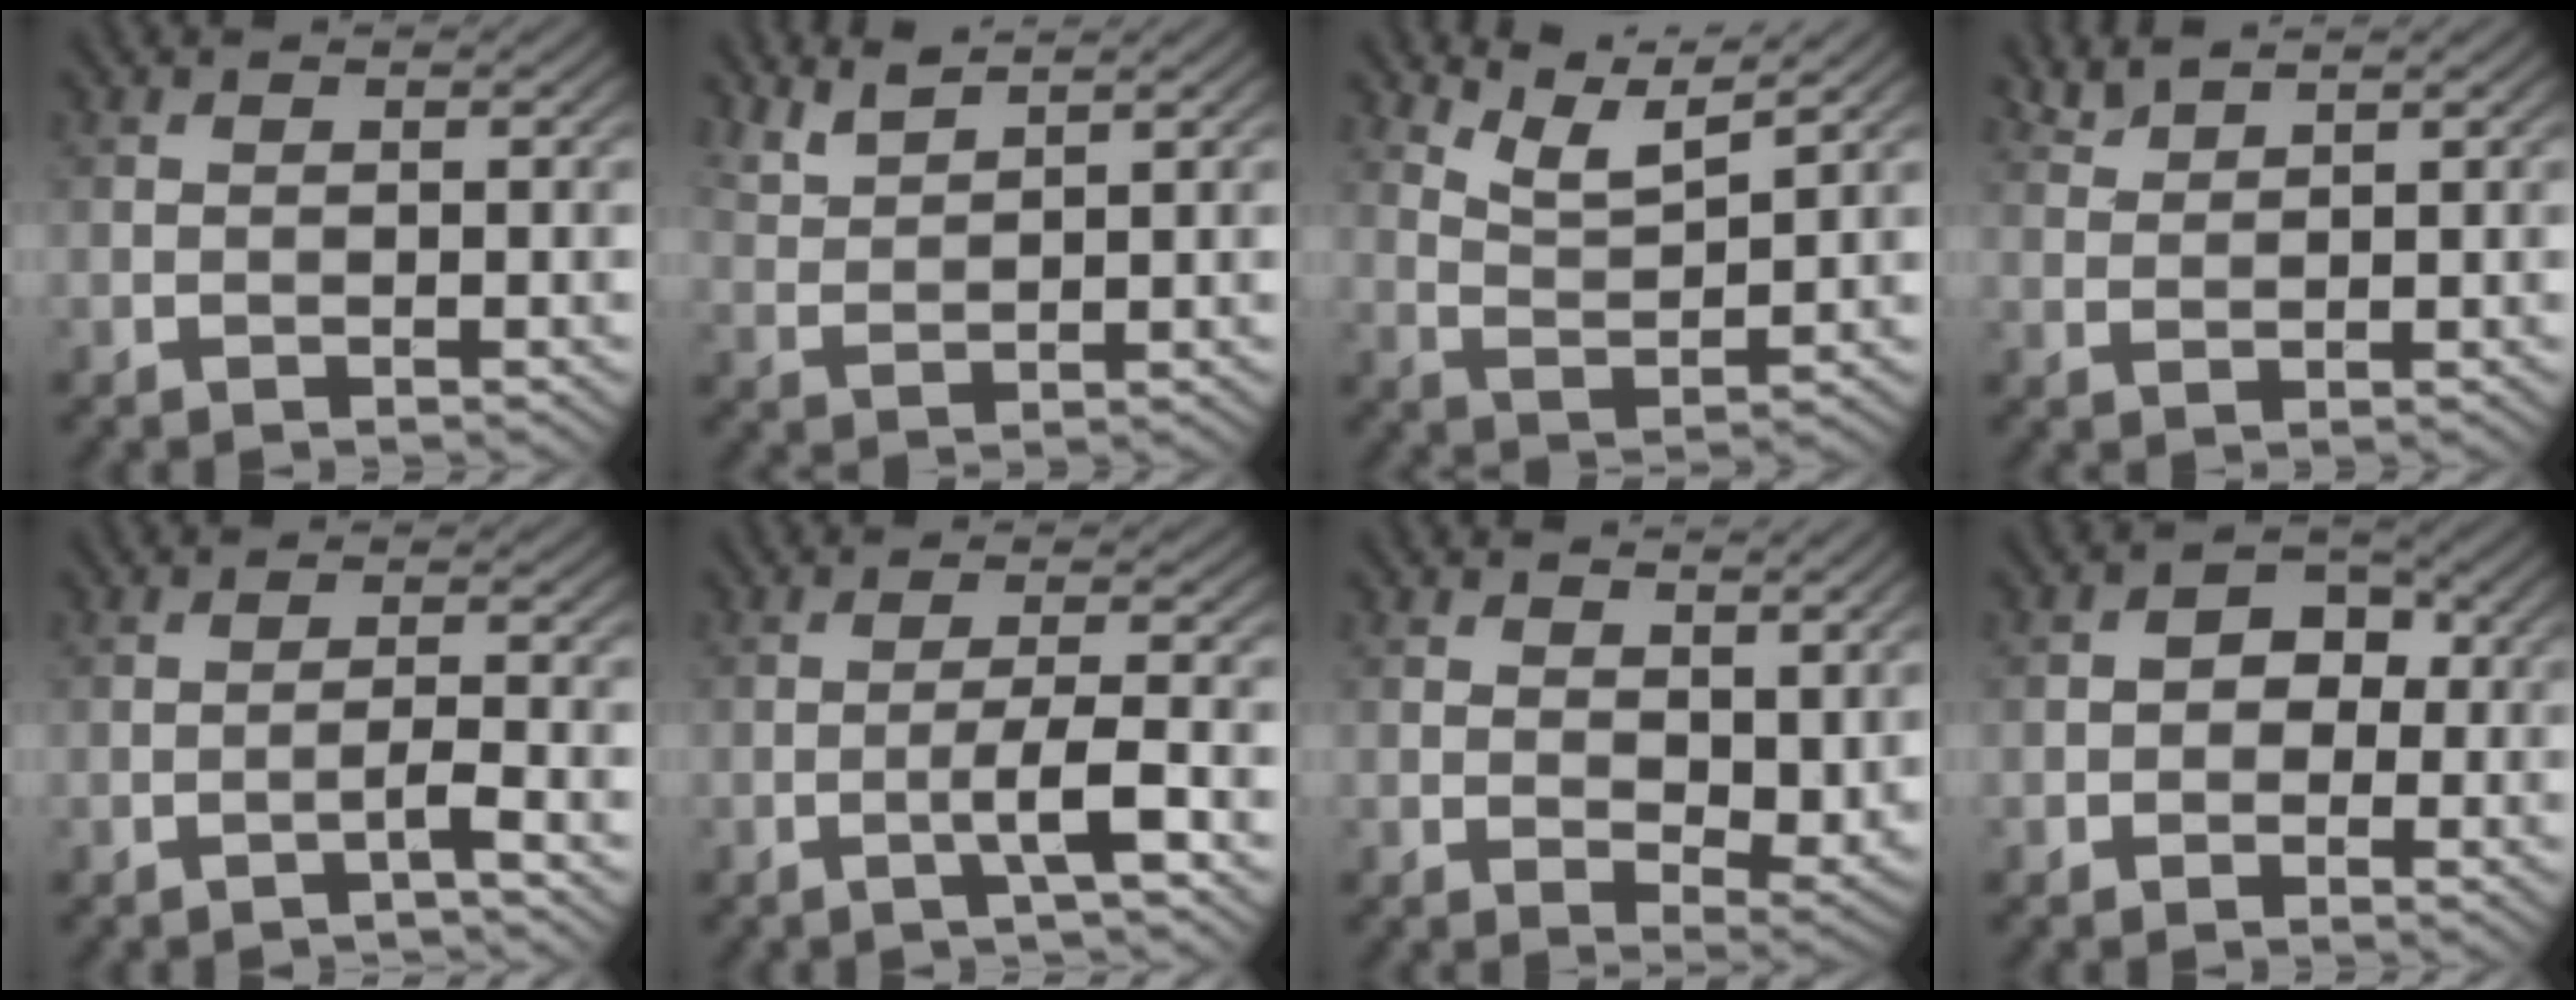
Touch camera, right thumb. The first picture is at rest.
{"total": 4.0, "force": [3.5, 0.6, 1.8], "torque": [-0.038, 0.002, 0.076]}
{"total": 6.3, "force": [5.2, 1.0, 3.5], "torque": [-0.084, -0.002, 0.103]}
{"total": 2.5, "force": [2.2, 0.3, 1.1], "torque": [-0.026, 0.006, 0.049]}
{"total": 2.0, "force": [-1.3, -0.1, 1.5], "torque": [-0.022, 0.014, -0.034]}
{"total": 3.8, "force": [-1.6, 0.1, 3.4], "torque": [-0.059, 0.016, -0.041]}
{"total": 6.2, "force": [2.8, 3.4, 4.3], "torque": [-0.075, -0.009, 0.054]}
{"total": 3.3, "force": [-0.4, 2.7, 1.9], "torque": [-0.019, 0.005, -0.017]}